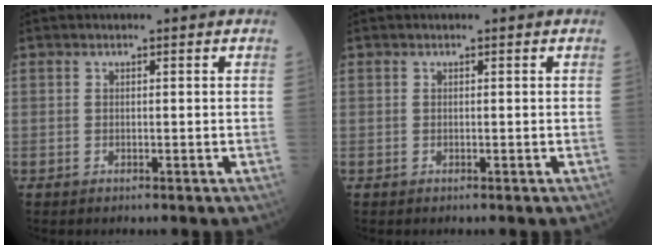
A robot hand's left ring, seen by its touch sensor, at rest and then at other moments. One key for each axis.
{"total": 0.0}